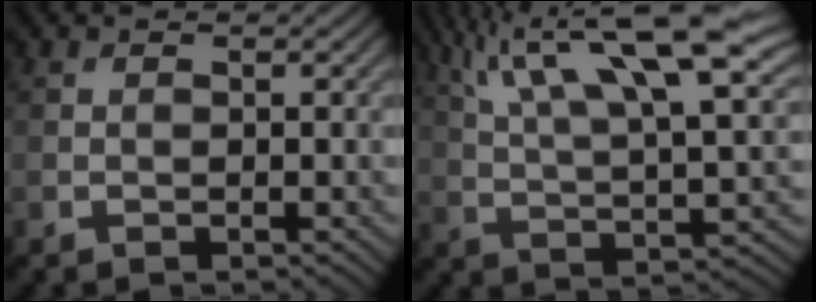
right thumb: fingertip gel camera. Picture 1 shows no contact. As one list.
[{"total": 17.6, "force": [9.2, 5.6, 13.9], "torque": [-0.242, 0.032, 0.156]}]